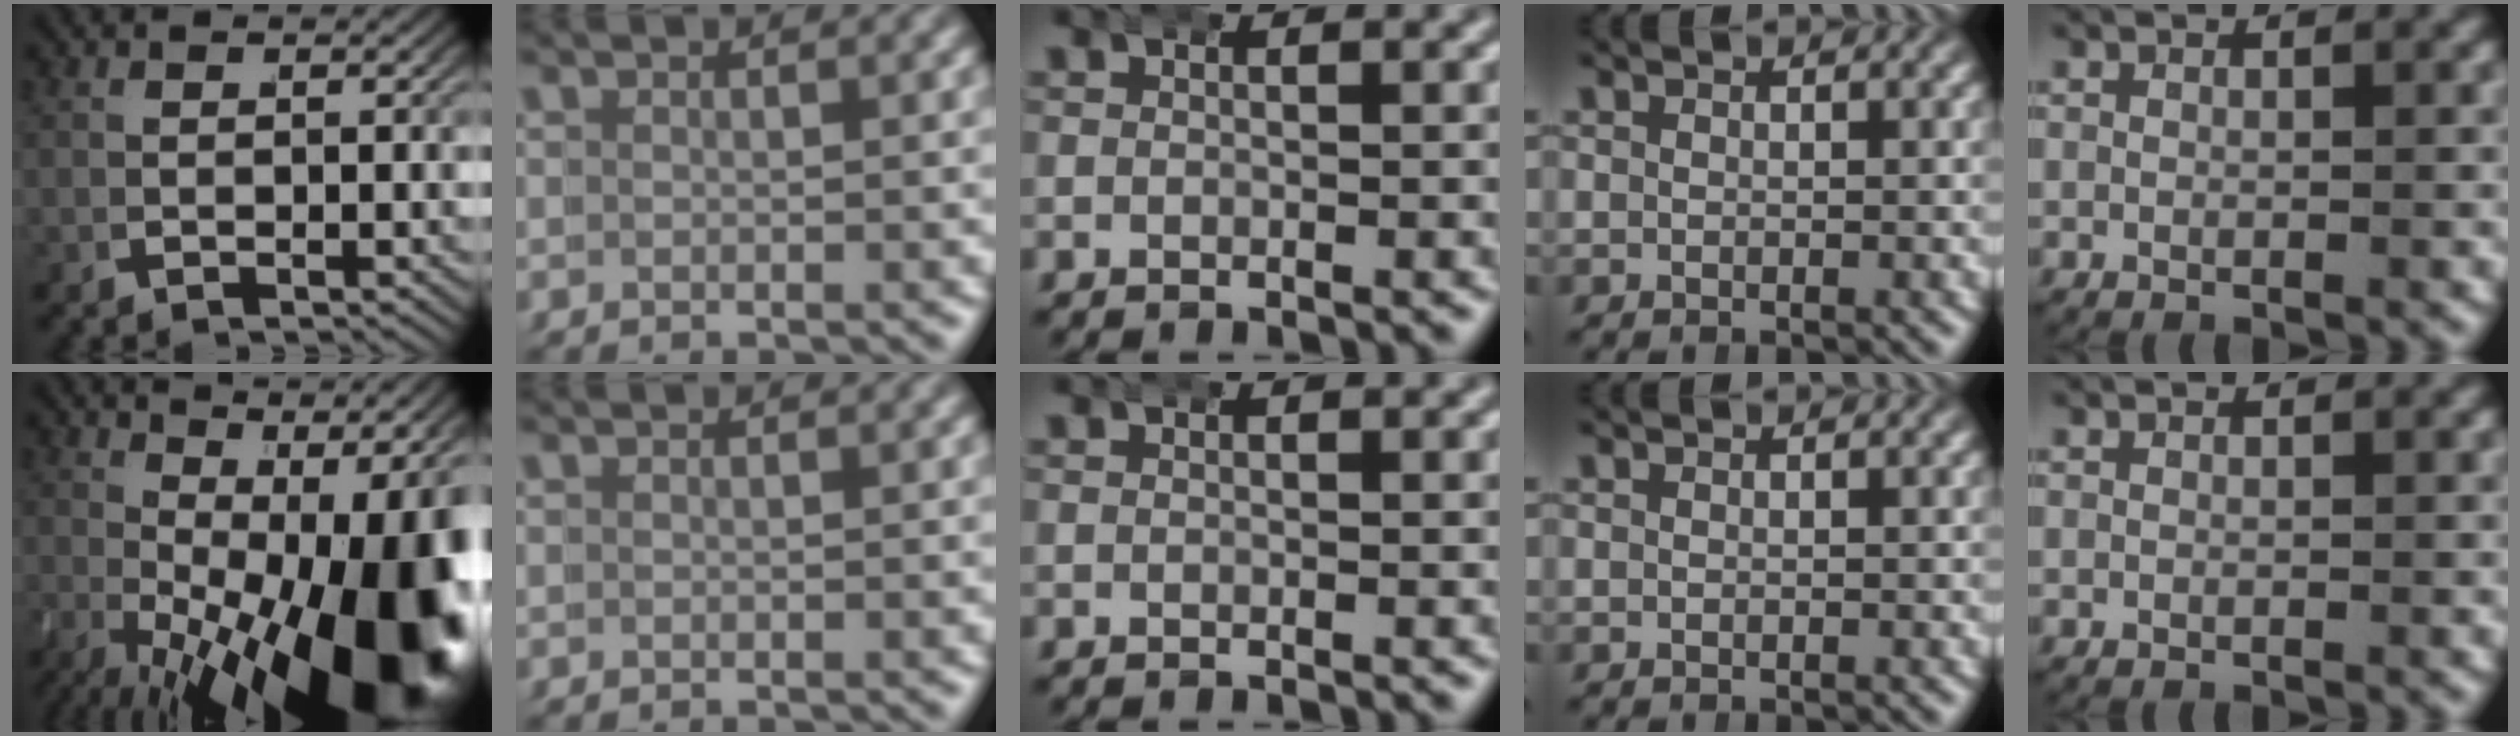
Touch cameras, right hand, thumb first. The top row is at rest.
{"thumb": {"total": 19.6, "force": [-4.2, 10.1, 16.3], "torque": [-0.253, -0.063, -0.020]}}